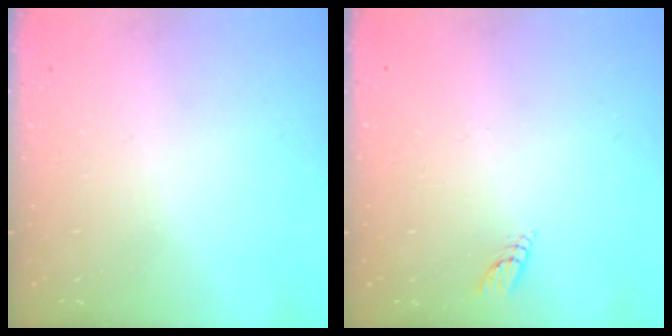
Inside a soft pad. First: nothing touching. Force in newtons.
{"total": 3.1, "press": 3.0, "slide": 0.3}